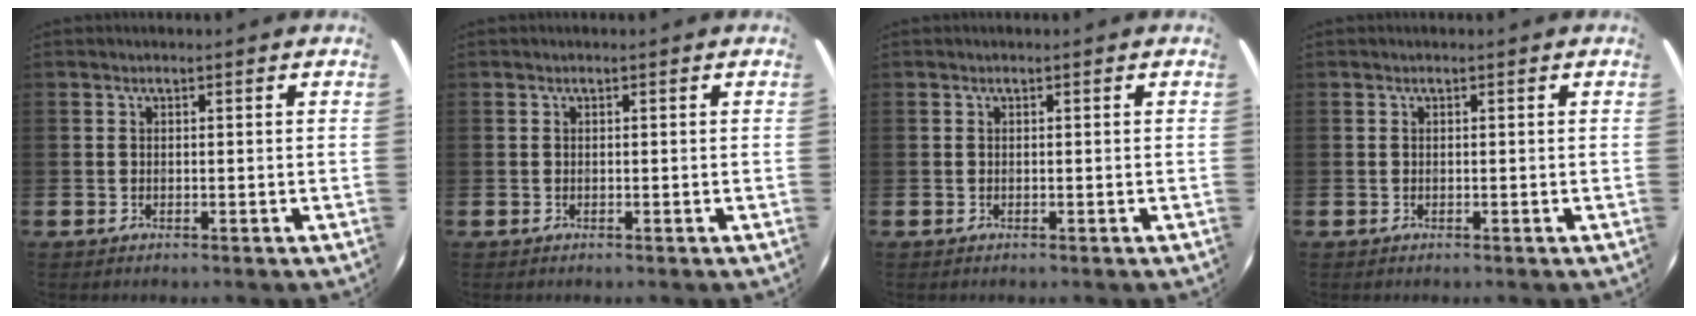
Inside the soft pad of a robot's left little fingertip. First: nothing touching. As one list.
[{"total": 0.0}, {"total": 0.0}, {"total": 0.0}]